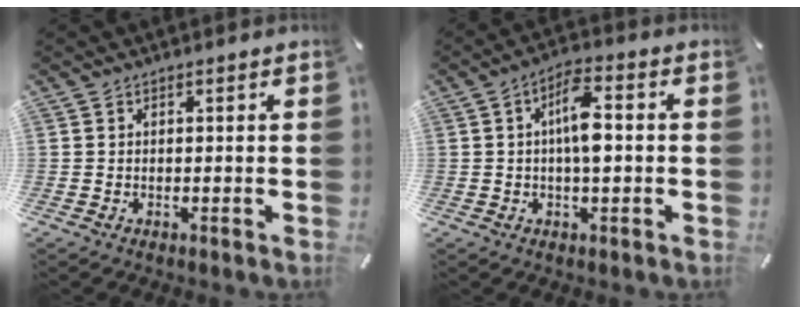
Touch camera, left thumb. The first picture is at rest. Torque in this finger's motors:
{"motor_torque": [0.44, 0.90, 1.05, -0.17, 0.07]}